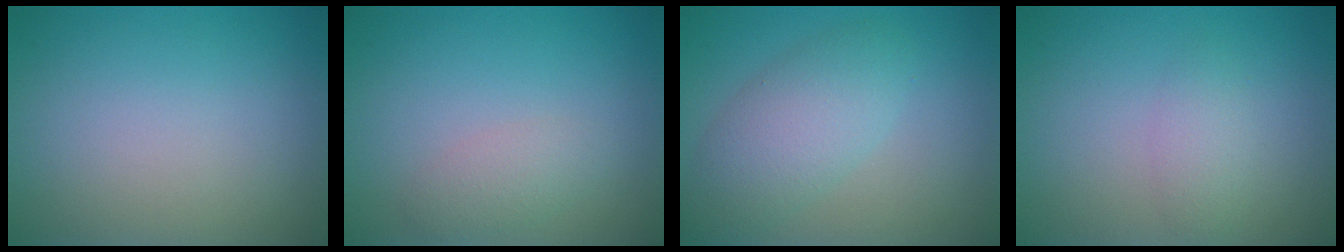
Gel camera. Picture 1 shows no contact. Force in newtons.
{"total": 1.7, "press": 1.7, "slide": 0.1}
{"total": 4.6, "press": 4.6, "slide": 0.2}
{"total": 1.7, "press": 1.7, "slide": 0.1}